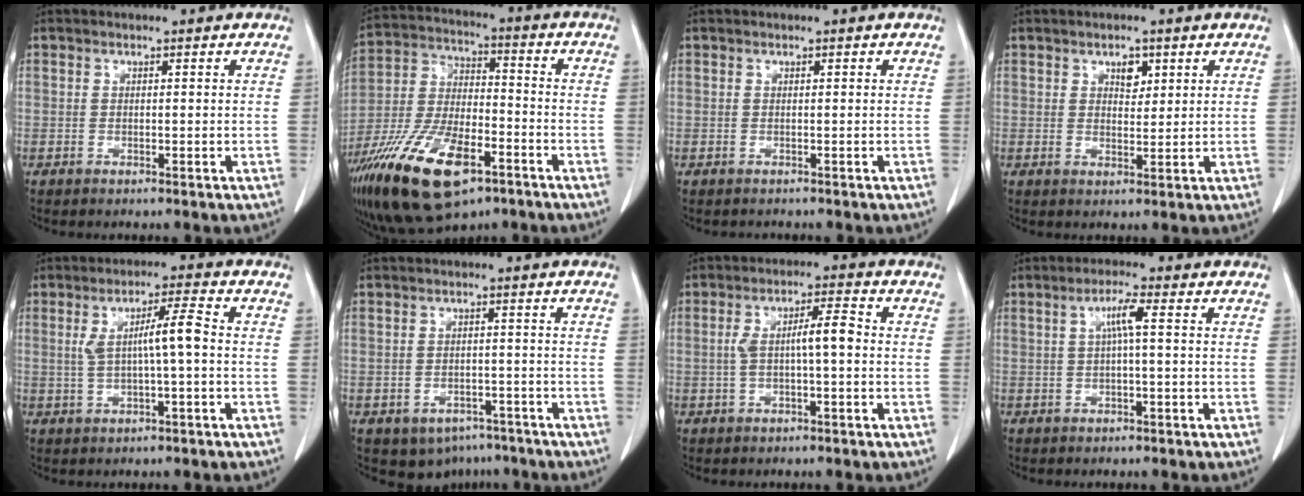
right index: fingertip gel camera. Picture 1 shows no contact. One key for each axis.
{"total": 19.0, "fx": -10.6, "fy": 7.3, "fz": 14.0, "tx": -0.296, "ty": -0.017, "tz": -0.188}
{"total": 0.6, "fx": -0.4, "fy": 0.4, "fz": 0.3, "tx": -0.001, "ty": 0.002, "tz": -0.004}
{"total": 2.6, "fx": 1.4, "fy": 1.5, "fz": 1.6, "tx": -0.021, "ty": -0.002, "tz": 0.023}
{"total": 6.1, "fx": 0.2, "fy": 0.4, "fz": 6.1, "tx": -0.110, "ty": 0.013, "tz": 0.005}
{"total": 6.9, "fx": -4.8, "fy": 4.7, "fz": 1.7, "tx": -0.017, "ty": 0.010, "tz": -0.061}
{"total": 5.9, "fx": -0.2, "fy": 1.2, "fz": 5.7, "tx": -0.110, "ty": 0.022, "tz": -0.003}
{"total": 3.4, "fx": 0.5, "fy": 0.0, "fz": 3.3, "tx": -0.064, "ty": 0.008, "tz": 0.011}